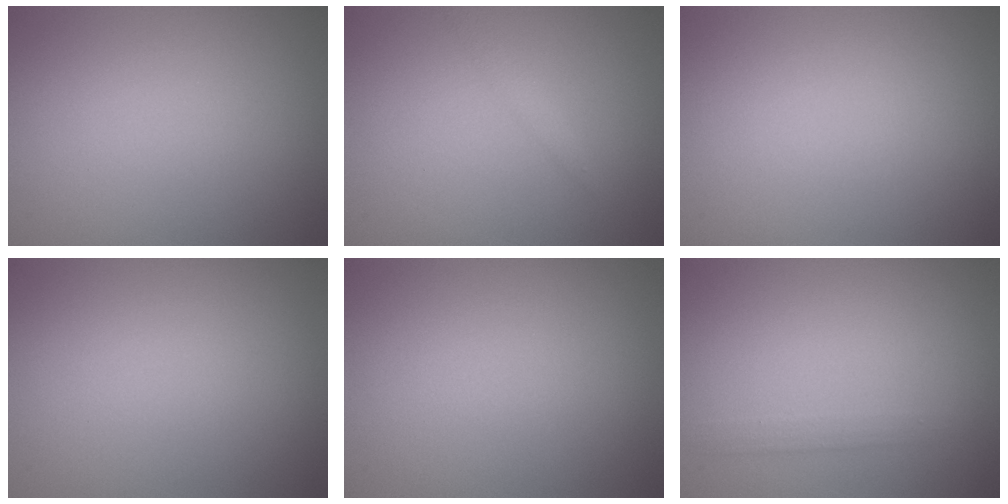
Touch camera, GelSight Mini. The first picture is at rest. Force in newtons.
{"total": 1.0, "press": 1.0, "slide": 0.0}
{"total": 0.0}
{"total": 0.0}
{"total": 0.0}
{"total": 1.1, "press": 1.1, "slide": 0.0}